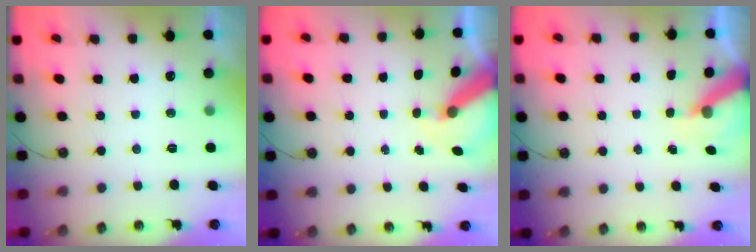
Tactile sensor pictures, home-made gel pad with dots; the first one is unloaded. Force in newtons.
{"total": 6.9, "press": 6.9, "slide": 0.9}
{"total": 6.5, "press": 6.4, "slide": 0.7}